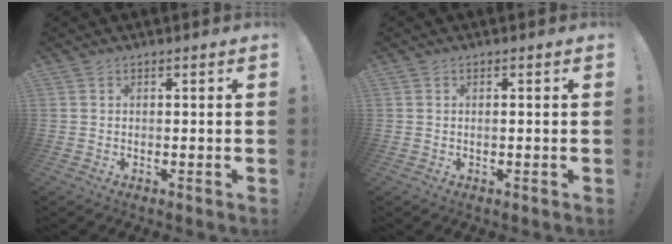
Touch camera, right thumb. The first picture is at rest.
{"total": 0.7, "force": [-0.2, -0.2, 0.7], "torque": [-0.011, -0.002, -0.005]}